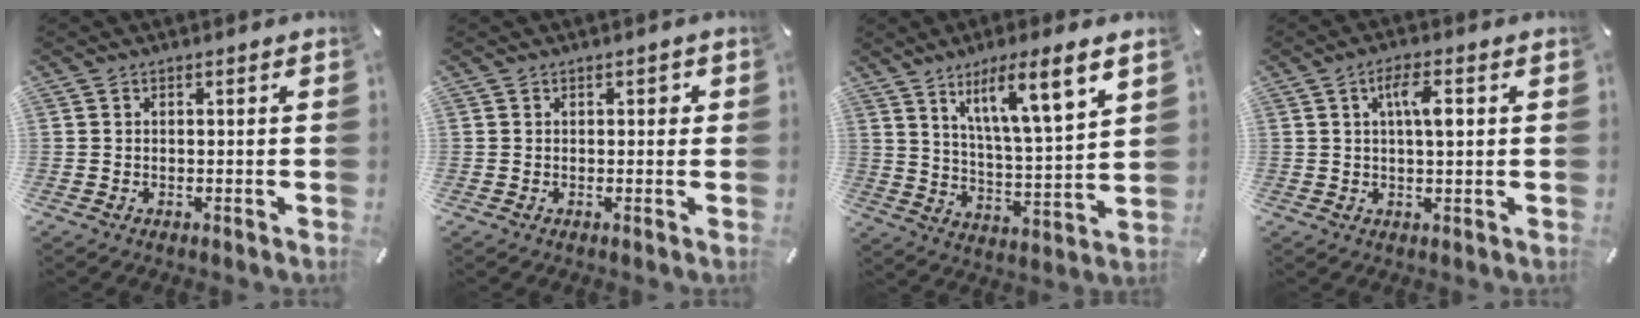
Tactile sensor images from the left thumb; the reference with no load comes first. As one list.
[{"total": 1.0, "force": [0.1, 0.8, 0.6], "torque": [-0.004, 0.004, -0.001]}, {"total": 12.9, "force": [8.6, 2.3, 9.3], "torque": [-0.146, -0.050, 0.138]}, {"total": 6.2, "force": [1.5, 1.7, 5.7], "torque": [-0.107, 0.004, 0.021]}]